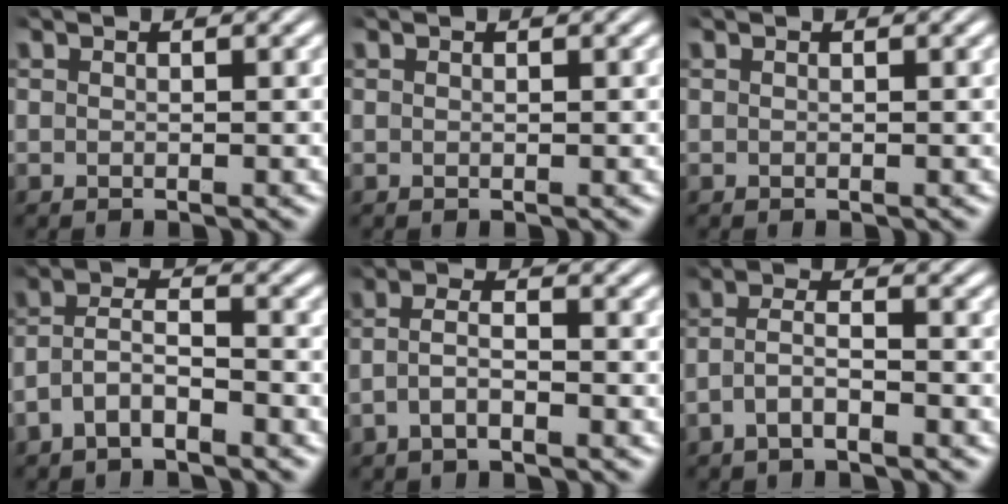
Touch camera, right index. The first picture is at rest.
{"total": 0.0}
{"total": 0.0}
{"total": 4.5, "force": [-2.3, 2.9, 2.5], "torque": [-0.052, -0.011, -0.045]}
{"total": 3.0, "force": [-1.5, 1.3, 2.3], "torque": [-0.048, -0.009, -0.027]}
{"total": 3.1, "force": [-1.9, 1.2, 2.1], "torque": [-0.043, -0.010, -0.034]}